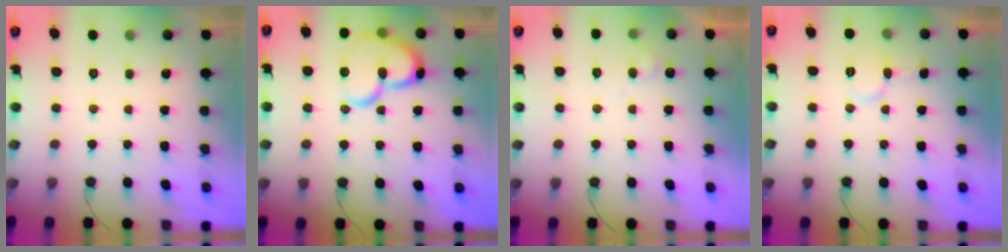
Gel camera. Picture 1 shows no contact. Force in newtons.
{"total": 16.2, "press": 16.1, "slide": 1.7}
{"total": 4.1, "press": 4.1, "slide": 0.4}
{"total": 6.4, "press": 6.4, "slide": 0.5}